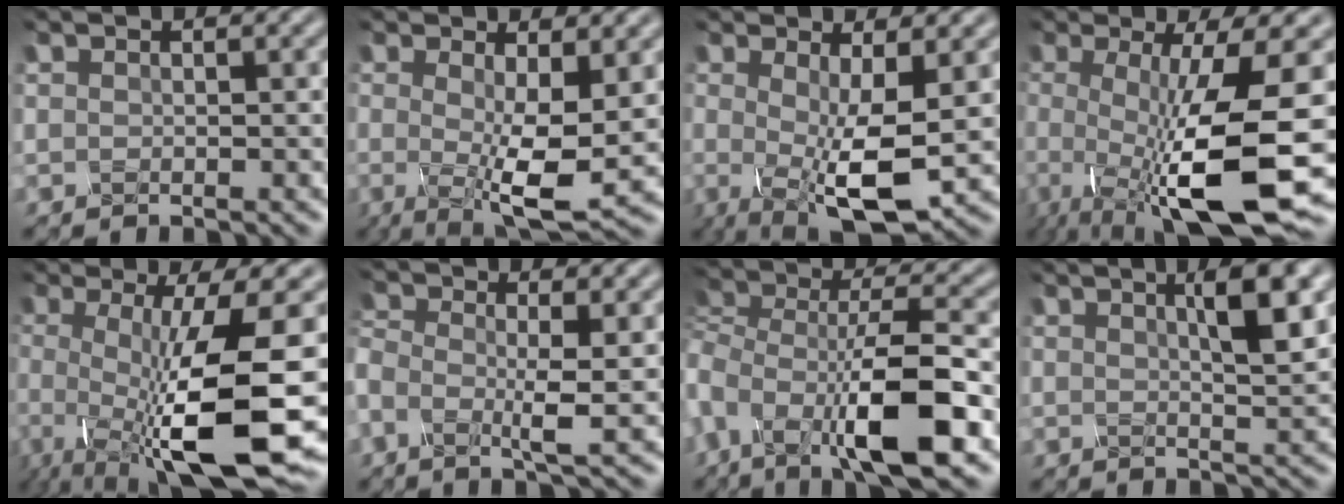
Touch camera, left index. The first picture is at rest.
{"total": 7.0, "force": [-0.3, 1.9, 6.8], "torque": [-0.105, -0.015, -0.007]}
{"total": 7.1, "force": [-0.9, 1.9, 6.8], "torque": [-0.114, -0.011, -0.016]}
{"total": 13.4, "force": [-3.4, 3.4, 12.5], "torque": [-0.193, -0.019, -0.057]}
{"total": 13.9, "force": [-3.3, 3.5, 13.0], "torque": [-0.192, -0.015, -0.056]}
{"total": 3.8, "force": [-1.4, 0.9, 3.4], "torque": [-0.068, -0.006, -0.035]}
{"total": 10.1, "force": [-4.2, 3.6, 8.5], "torque": [-0.152, 0.003, -0.087]}
{"total": 4.7, "force": [1.6, 1.2, 4.3], "torque": [-0.054, 0.002, 0.020]}